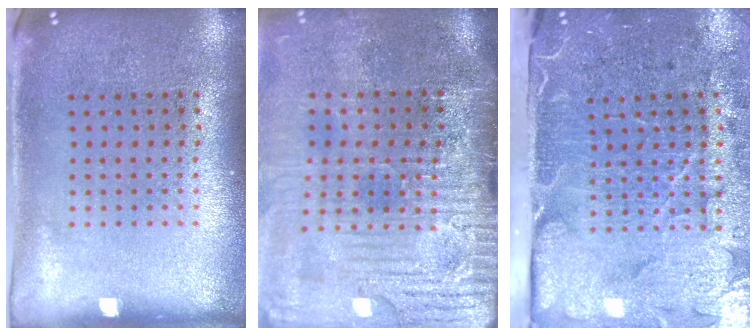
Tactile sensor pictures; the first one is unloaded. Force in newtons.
{"total": 4.6, "press": 4.0, "slide": 2.3}
{"total": 4.9, "press": 4.0, "slide": 3.0}